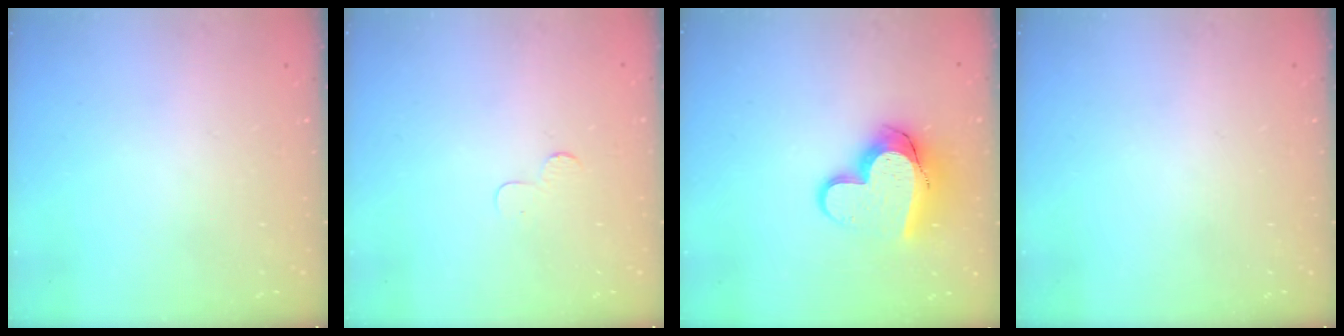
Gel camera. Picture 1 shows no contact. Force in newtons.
{"total": 3.7, "press": 3.7, "slide": 0.4}
{"total": 13.4, "press": 13.4, "slide": 1.1}
{"total": 0.0}